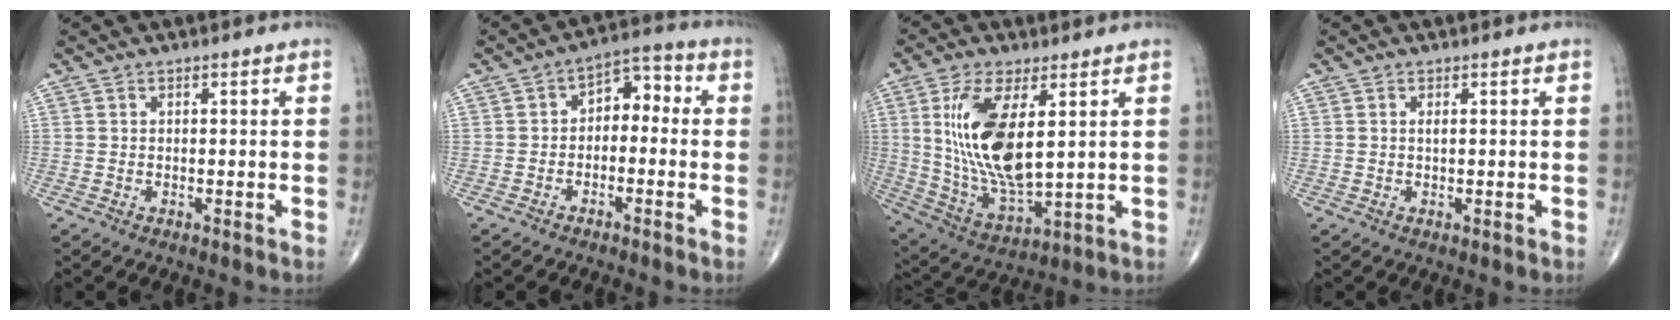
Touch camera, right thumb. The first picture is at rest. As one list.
[{"total": 6.3, "force": [-0.6, 4.2, 4.6], "torque": [-0.039, 0.040, -0.026]}, {"total": 16.5, "force": [3.6, 6.7, 14.6], "torque": [-0.292, -0.024, 0.082]}, {"total": 0.7, "force": [0.2, 0.1, 0.7], "torque": [-0.016, -0.001, 0.003]}]